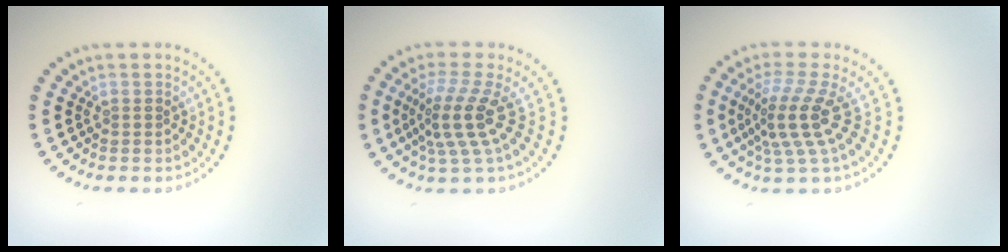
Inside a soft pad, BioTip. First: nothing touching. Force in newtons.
{"total": 4.0, "press": 2.9, "slide": 2.8}
{"total": 4.0, "press": 2.8, "slide": 2.9}